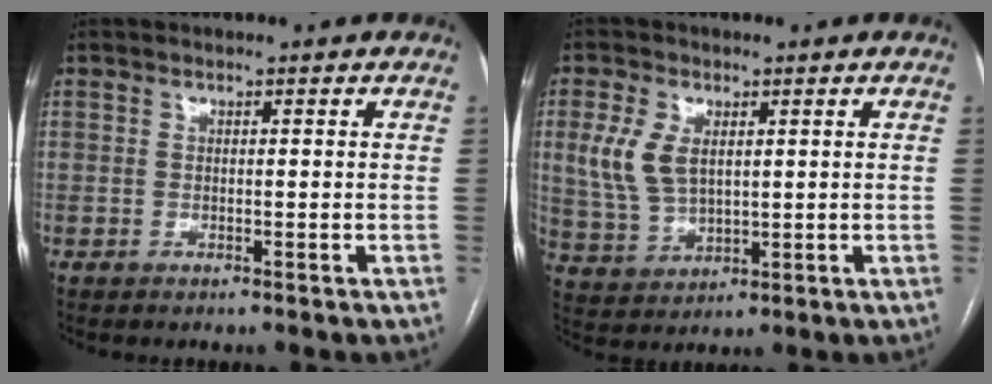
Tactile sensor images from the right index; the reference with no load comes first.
{"total": 7.5, "force": [1.9, 4.5, 5.6], "torque": [-0.134, 0.010, 0.047]}